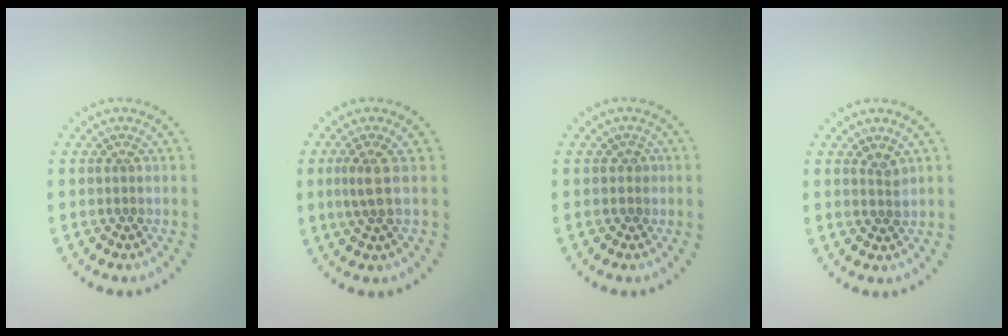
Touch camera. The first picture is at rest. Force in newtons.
{"total": 1.9, "press": 1.6, "slide": 1.1}
{"total": 0.7, "press": 0.5, "slide": 0.5}
{"total": 1.0, "press": 0.9, "slide": 0.6}